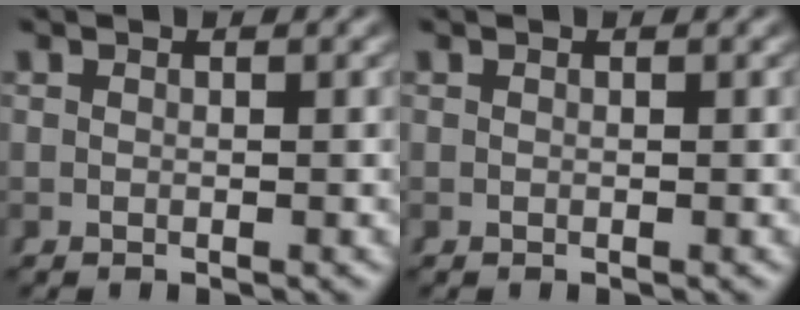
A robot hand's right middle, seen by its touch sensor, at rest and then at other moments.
{"total": 0.0}